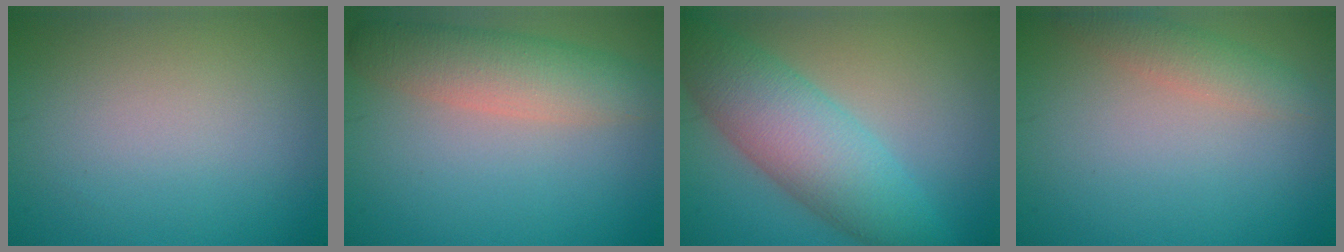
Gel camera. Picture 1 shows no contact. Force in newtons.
{"total": 4.9, "press": 4.9, "slide": 0.5}
{"total": 7.8, "press": 7.8, "slide": 0.1}
{"total": 2.3, "press": 2.3, "slide": 0.1}